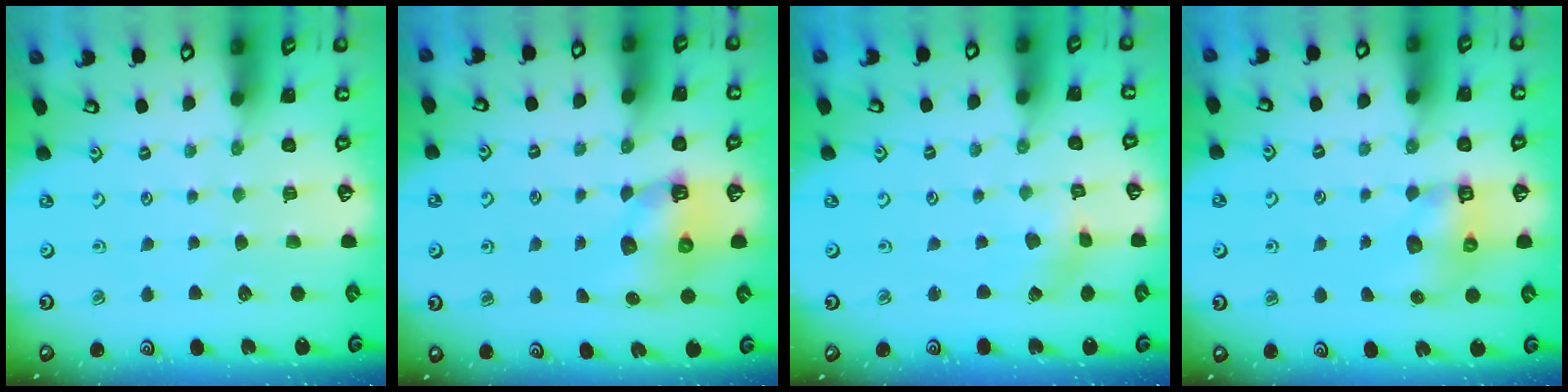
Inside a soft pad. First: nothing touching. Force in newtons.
{"total": 7.1, "press": 7.0, "slide": 1.0}
{"total": 1.3, "press": 1.2, "slide": 0.3}
{"total": 6.1, "press": 6.1, "slide": 1.0}